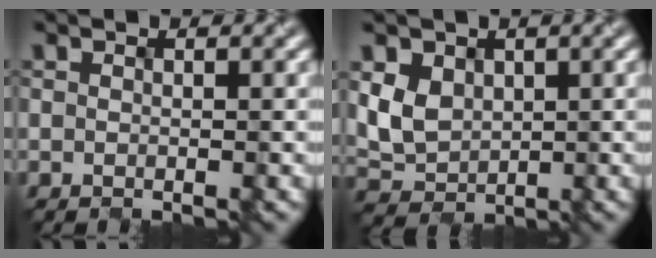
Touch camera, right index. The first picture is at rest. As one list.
[{"total": 4.0, "force": [0.6, 3.2, 2.2], "torque": [-0.050, 0.000, 0.010]}]